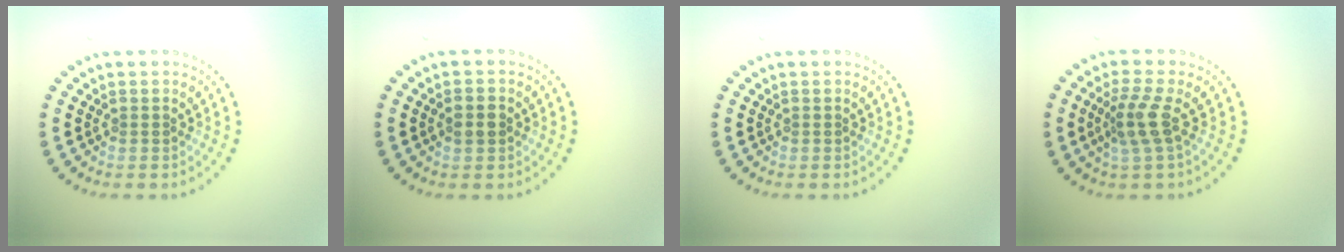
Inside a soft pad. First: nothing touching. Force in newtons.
{"total": 1.2, "press": 1.2, "slide": 0.1}
{"total": 0.0}
{"total": 2.8, "press": 2.2, "slide": 1.8}